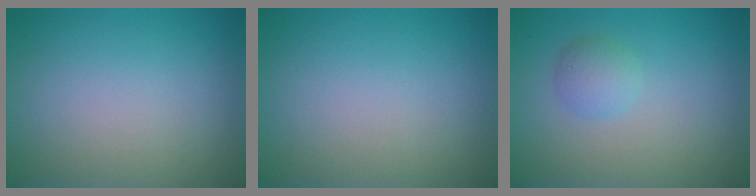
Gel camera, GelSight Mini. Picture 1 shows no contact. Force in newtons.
{"total": 0.0}
{"total": 1.7, "press": 1.7, "slide": 0.0}